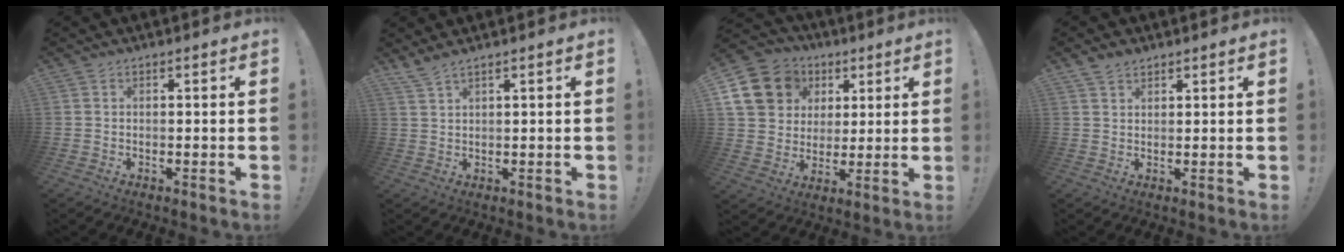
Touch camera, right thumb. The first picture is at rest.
{"total": 2.7, "force": [2.3, -0.1, 1.6], "torque": [-0.036, -0.011, 0.042]}
{"total": 15.6, "force": [6.0, 13.1, 6.0], "torque": [-0.084, -0.018, 0.137]}
{"total": 3.1, "force": [2.5, 1.7, 1.0], "torque": [-0.009, -0.015, 0.046]}